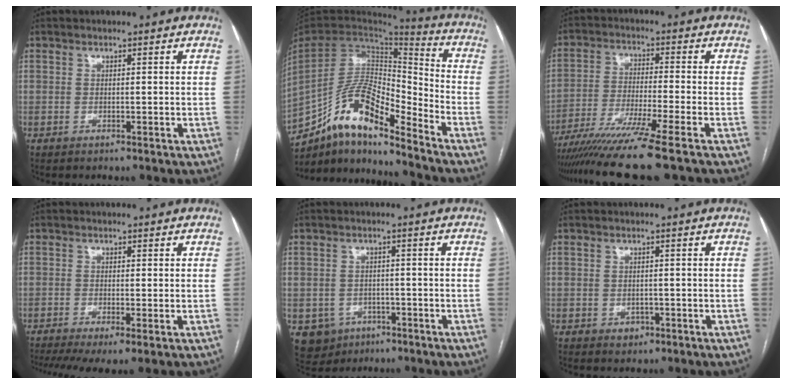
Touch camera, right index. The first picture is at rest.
{"total": 15.6, "force": [-11.7, 3.3, 9.7], "torque": [-0.181, 0.028, -0.212]}
{"total": 12.5, "force": [-9.7, -2.2, 7.6], "torque": [-0.123, -0.034, -0.159]}
{"total": 6.7, "force": [-3.8, 1.8, 5.2], "torque": [-0.090, -0.013, -0.065]}
{"total": 6.1, "force": [-2.6, 5.4, 1.1], "torque": [-0.021, 0.007, -0.031]}
{"total": 1.8, "force": [-0.6, 1.5, 0.6], "torque": [-0.005, 0.003, -0.003]}